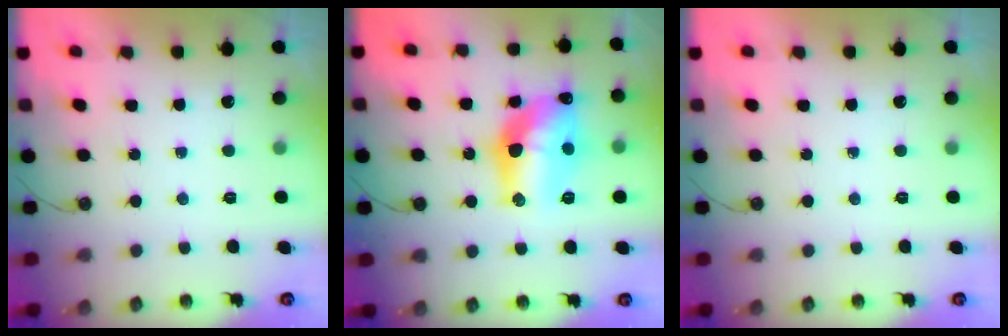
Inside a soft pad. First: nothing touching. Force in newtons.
{"total": 15.1, "press": 15.0, "slide": 1.6}
{"total": 0.0}